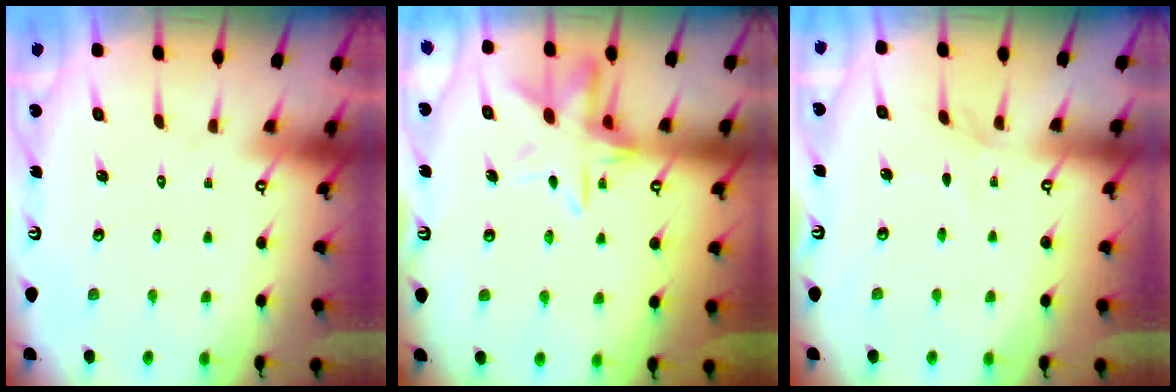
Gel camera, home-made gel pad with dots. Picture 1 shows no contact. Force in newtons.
{"total": 13.3, "press": 13.2, "slide": 1.1}
{"total": 4.3, "press": 4.3, "slide": 0.4}